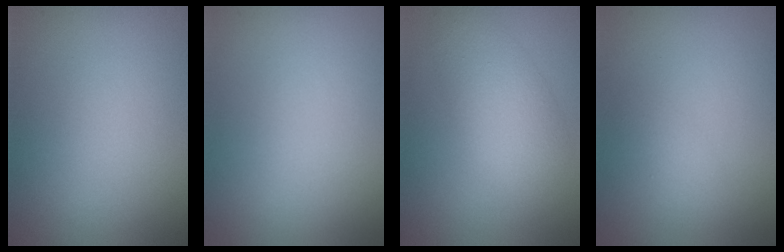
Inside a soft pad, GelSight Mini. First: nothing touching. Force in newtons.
{"total": 0.0}
{"total": 4.3, "press": 4.3, "slide": 0.2}
{"total": 1.1, "press": 1.1, "slide": 0.0}